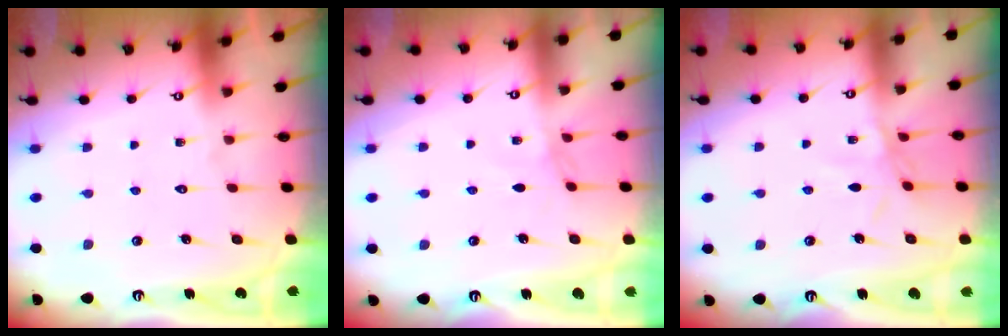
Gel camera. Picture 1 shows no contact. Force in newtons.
{"total": 2.2, "press": 2.1, "slide": 0.4}
{"total": 3.2, "press": 3.2, "slide": 0.4}